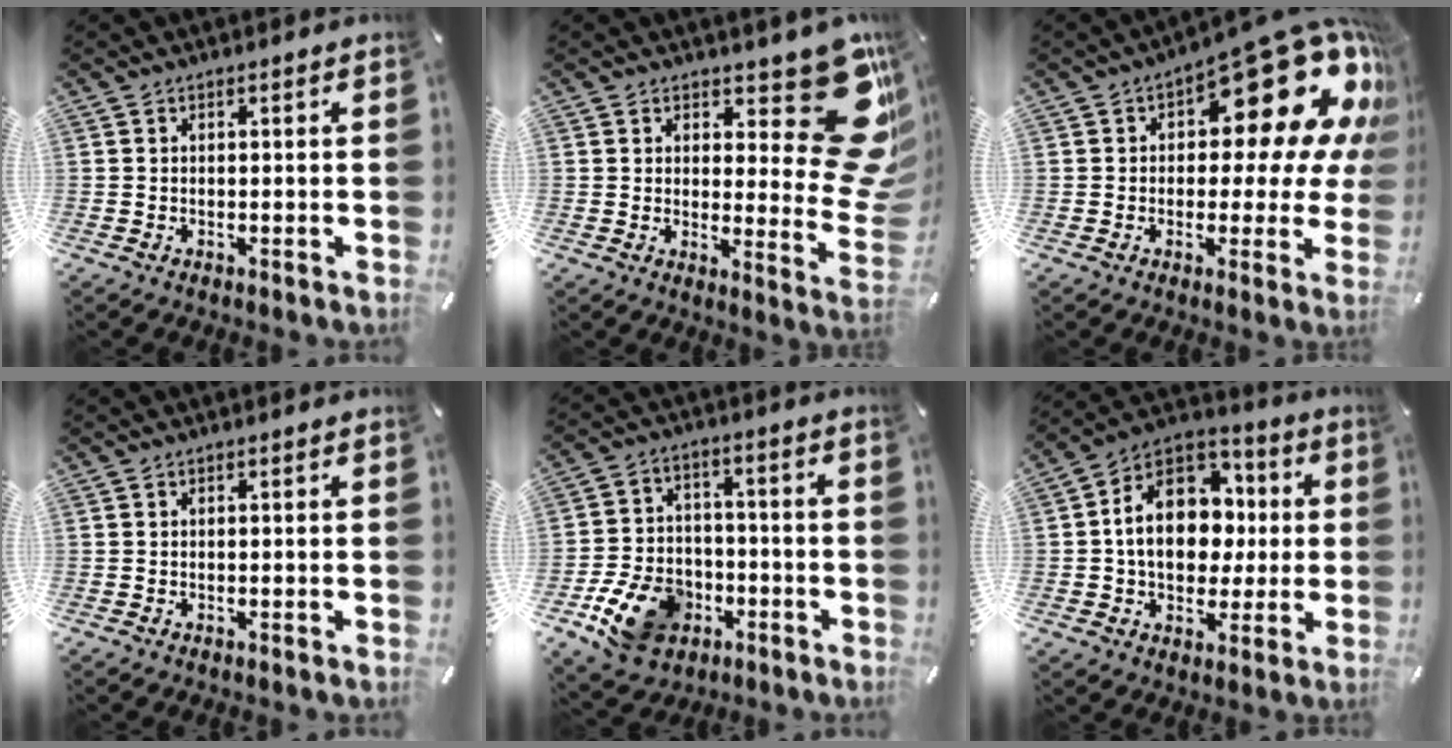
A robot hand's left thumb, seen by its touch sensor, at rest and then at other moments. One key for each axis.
{"total": 18.5, "fx": 9.7, "fy": 8.2, "fz": 13.5, "tx": -0.150, "ty": -0.089, "tz": 0.167}
{"total": 22.7, "fx": 10.2, "fy": 10.3, "fz": 17.5, "tx": -0.216, "ty": -0.071, "tz": 0.167}
{"total": 0.0}
{"total": 13.7, "fx": -6.3, "fy": 9.9, "fz": 7.1, "tx": -0.127, "ty": 0.043, "tz": -0.108}
{"total": 16.1, "fx": 0.2, "fy": 12.8, "fz": 9.8, "tx": -0.172, "ty": 0.005, "tz": 0.006}